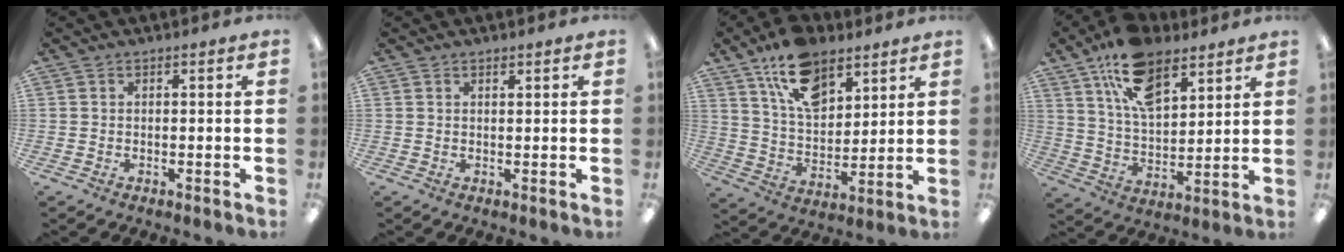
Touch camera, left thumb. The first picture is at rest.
{"total": 0.8, "force": [0.8, 0.2, 0.2], "torque": [-0.005, -0.001, 0.015]}
{"total": 15.3, "force": [9.6, 8.4, 8.5], "torque": [-0.146, -0.034, 0.177]}
{"total": 16.1, "force": [10.0, 8.3, 9.6], "torque": [-0.165, -0.034, 0.181]}